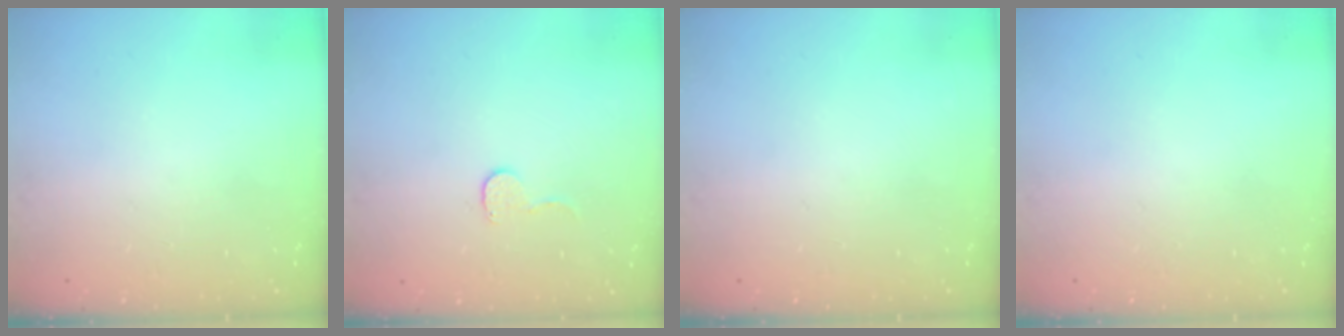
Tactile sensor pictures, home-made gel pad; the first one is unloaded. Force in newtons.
{"total": 4.6, "press": 4.6, "slide": 0.4}
{"total": 0.0}
{"total": 0.0}